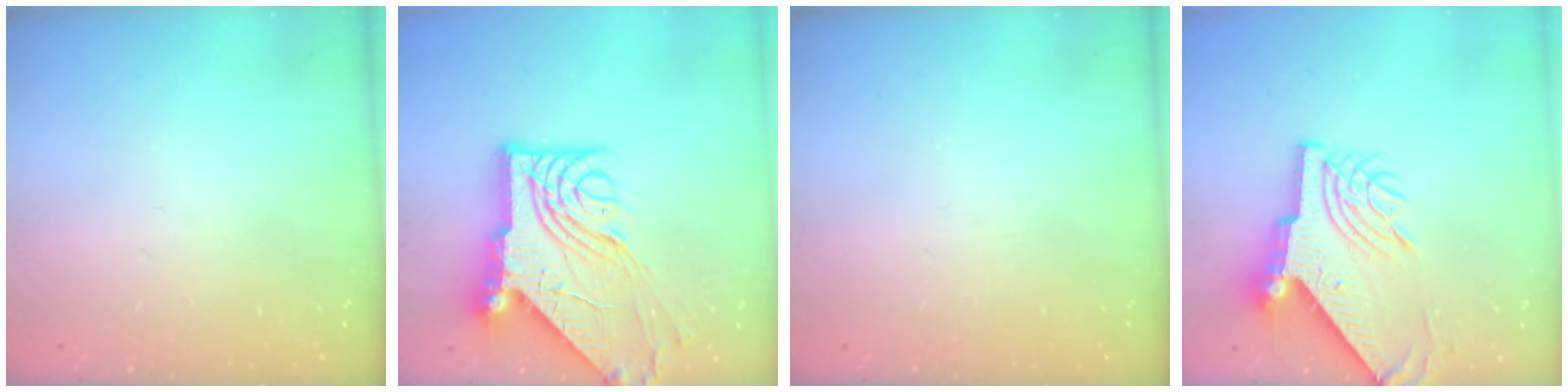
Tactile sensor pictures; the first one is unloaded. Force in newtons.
{"total": 20.4, "press": 20.3, "slide": 2.0}
{"total": 0.0}
{"total": 11.5, "press": 11.4, "slide": 1.3}